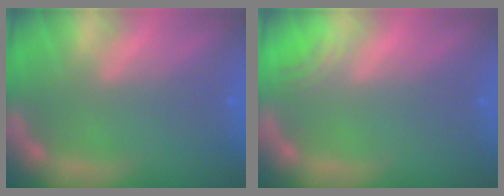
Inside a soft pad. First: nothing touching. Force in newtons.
{"total": 1.5}